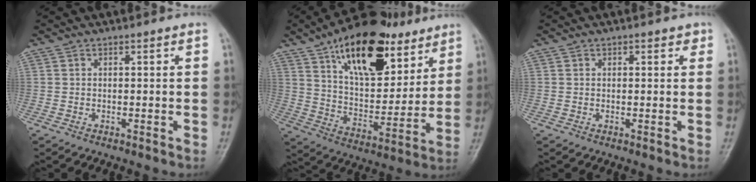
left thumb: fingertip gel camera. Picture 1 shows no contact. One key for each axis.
{"total": 23.7, "fx": 13.1, "fy": 11.7, "fz": 15.8, "tx": -0.209, "ty": -0.044, "tz": 0.220}
{"total": 1.5, "fx": 0.9, "fy": 1.0, "fz": 0.6, "tx": 0.008, "ty": -0.003, "tz": 0.007}